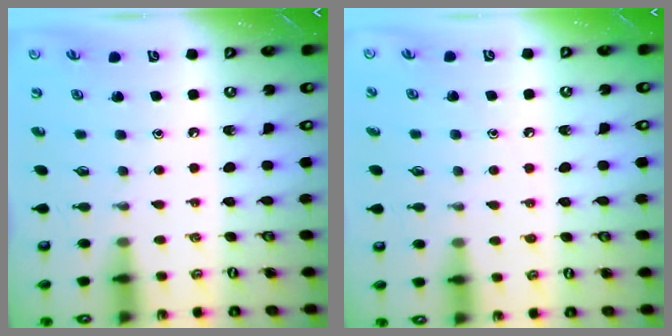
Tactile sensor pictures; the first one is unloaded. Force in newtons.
{"total": 3.3, "press": 3.3, "slide": 0.5}